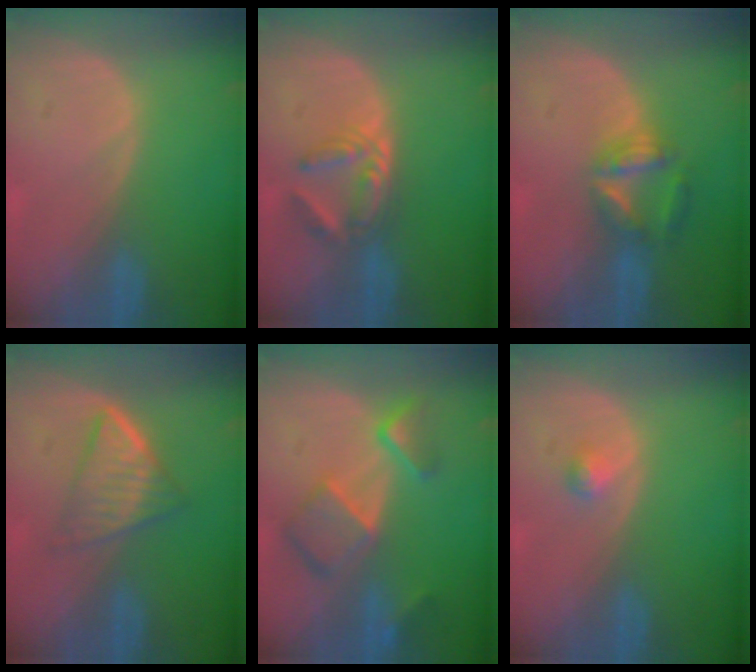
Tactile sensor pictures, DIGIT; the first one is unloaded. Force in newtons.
{"total": 5.9, "press": 5.0, "slide": 3.3}
{"total": 5.7, "press": 5.4, "slide": 1.9}
{"total": 6.3, "press": 5.5, "slide": 3.1}
{"total": 7.9, "press": 6.8, "slide": 3.9}
{"total": 1.3, "press": 1.2, "slide": 0.1}